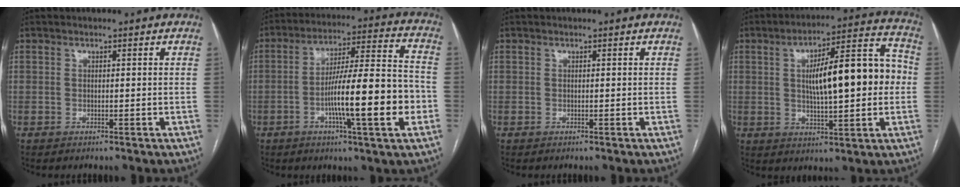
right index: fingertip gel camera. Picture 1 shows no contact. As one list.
[{"total": 16.2, "force": [-4.3, 1.1, 15.6], "torque": [-0.254, 0.008, -0.067]}, {"total": 0.0}, {"total": 15.9, "force": [0.9, 3.7, 15.5], "torque": [-0.232, 0.037, 0.016]}]